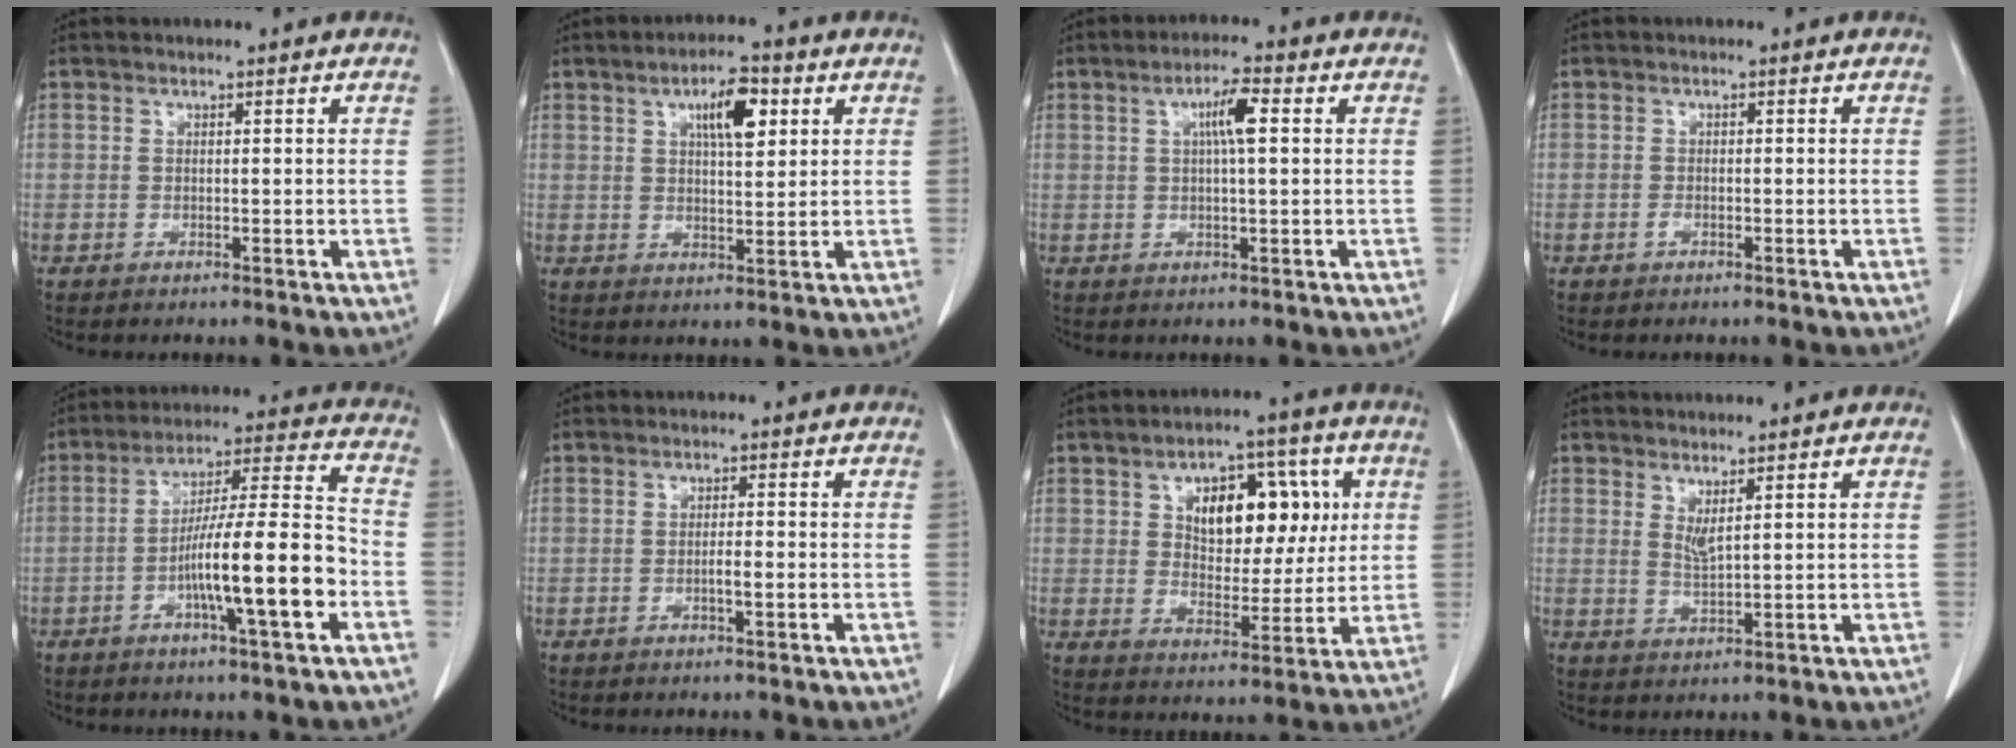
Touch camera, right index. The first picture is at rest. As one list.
[{"total": 7.0, "force": [2.9, 2.2, 6.0], "torque": [-0.101, 0.008, 0.047]}, {"total": 5.4, "force": [1.6, 1.0, 5.1], "torque": [-0.090, 0.009, 0.027]}, {"total": 0.8, "force": [-0.5, 0.4, 0.4], "torque": [-0.009, 0.002, -0.008]}, {"total": 15.1, "force": [-4.8, 0.7, 14.3], "torque": [-0.239, 0.008, -0.081]}, {"total": 1.8, "force": [-0.5, 0.2, 1.7], "torque": [-0.031, 0.000, -0.009]}, {"total": 13.0, "force": [3.7, 7.1, 10.2], "torque": [-0.151, 0.025, 0.066]}, {"total": 2.4, "force": [1.5, 0.2, 1.9], "torque": [-0.044, -0.011, 0.034]}]